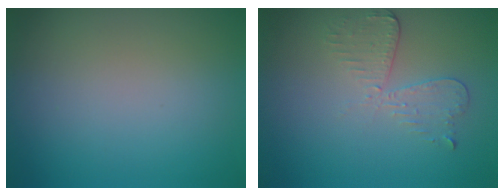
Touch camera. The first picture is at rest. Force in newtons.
{"total": 3.0, "press": 2.6, "slide": 1.5}